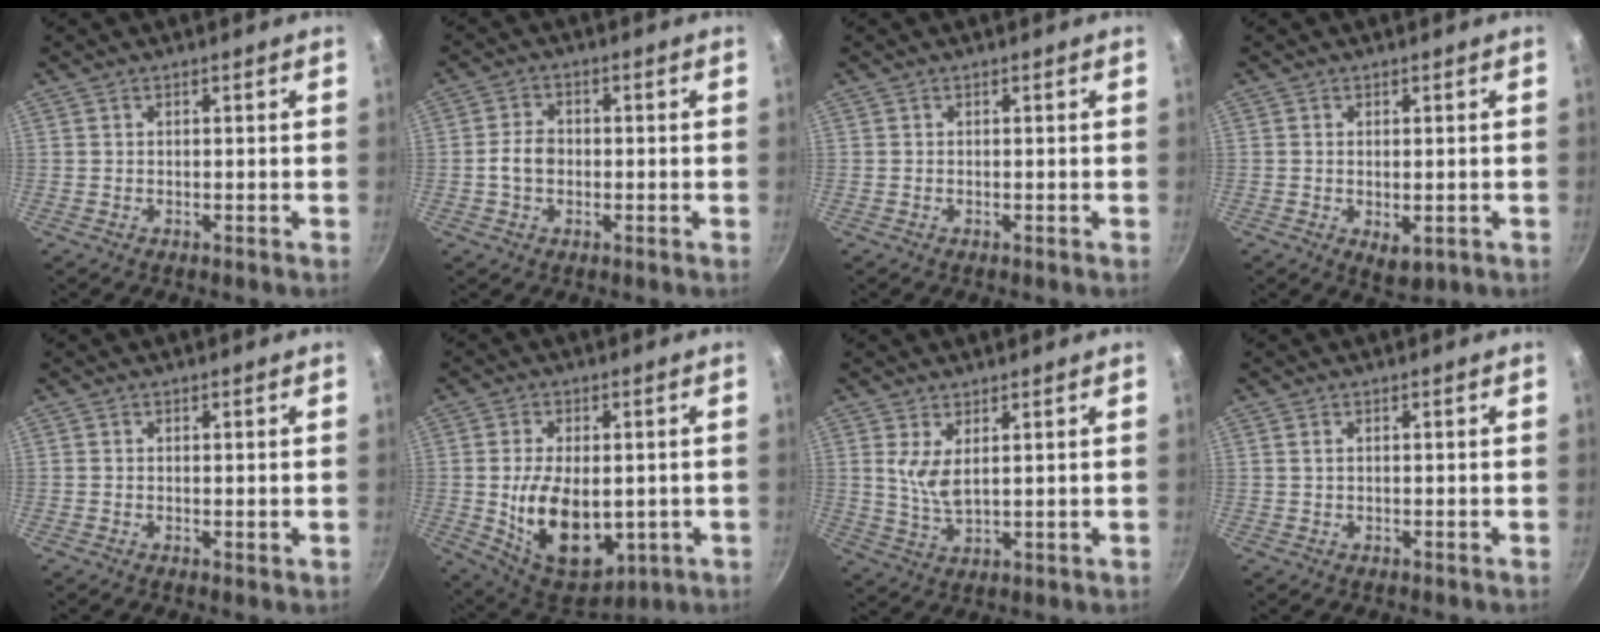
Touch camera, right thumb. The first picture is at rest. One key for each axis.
{"total": 4.4, "fx": -0.7, "fy": 3.3, "fz": 2.8, "tx": -0.045, "ty": 0.017, "tz": -0.017}
{"total": 0.0}
{"total": 4.1, "fx": -0.9, "fy": 2.3, "fz": 3.2, "tx": -0.046, "ty": -0.013, "tz": -0.008}
{"total": 0.6, "fx": 0.1, "fy": 0.3, "fz": 0.5, "tx": -0.008, "ty": -0.003, "tz": 0.001}
{"total": 16.6, "fx": -1.6, "fy": 10.2, "fz": 13.0, "tx": -0.194, "ty": -0.012, "tz": -0.003}
{"total": 5.4, "fx": 2.1, "fy": 2.2, "fz": 4.5, "tx": -0.086, "ty": -0.022, "tz": 0.047}
{"total": 0.8, "fx": 0.3, "fy": 0.4, "fz": 0.6, "tx": -0.012, "ty": 0.001, "tz": 0.005}